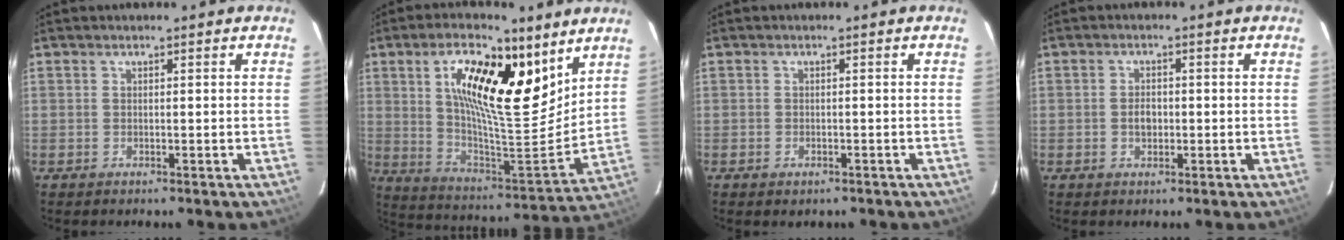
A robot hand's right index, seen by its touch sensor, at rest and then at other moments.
{"total": 19.8, "force": [9.6, 7.3, 15.6], "torque": [-0.263, 0.004, 0.169]}
{"total": 1.7, "force": [-0.9, 1.2, 0.6], "torque": [-0.012, -0.003, -0.012]}
{"total": 2.5, "force": [-0.4, 1.8, 1.7], "torque": [-0.030, 0.004, -0.007]}